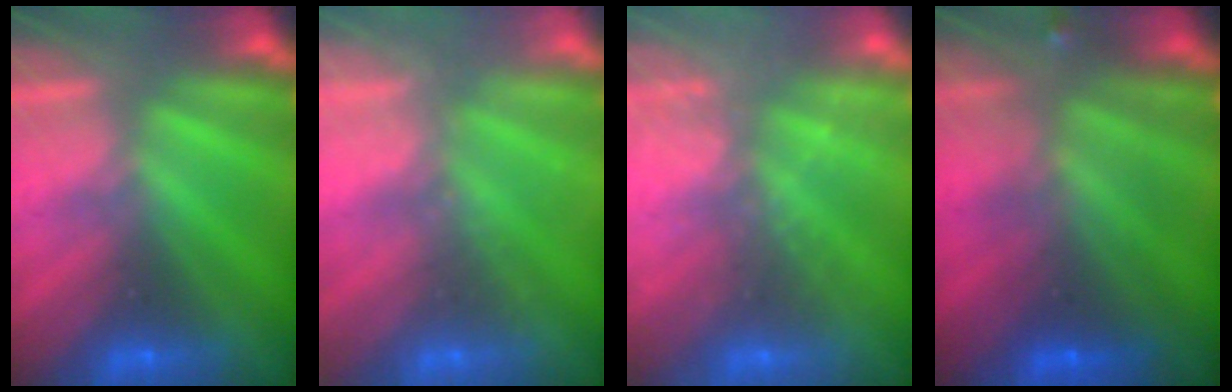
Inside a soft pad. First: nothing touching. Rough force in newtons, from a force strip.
{"total": 1.8}
{"total": 2.1}
{"total": 7.7}